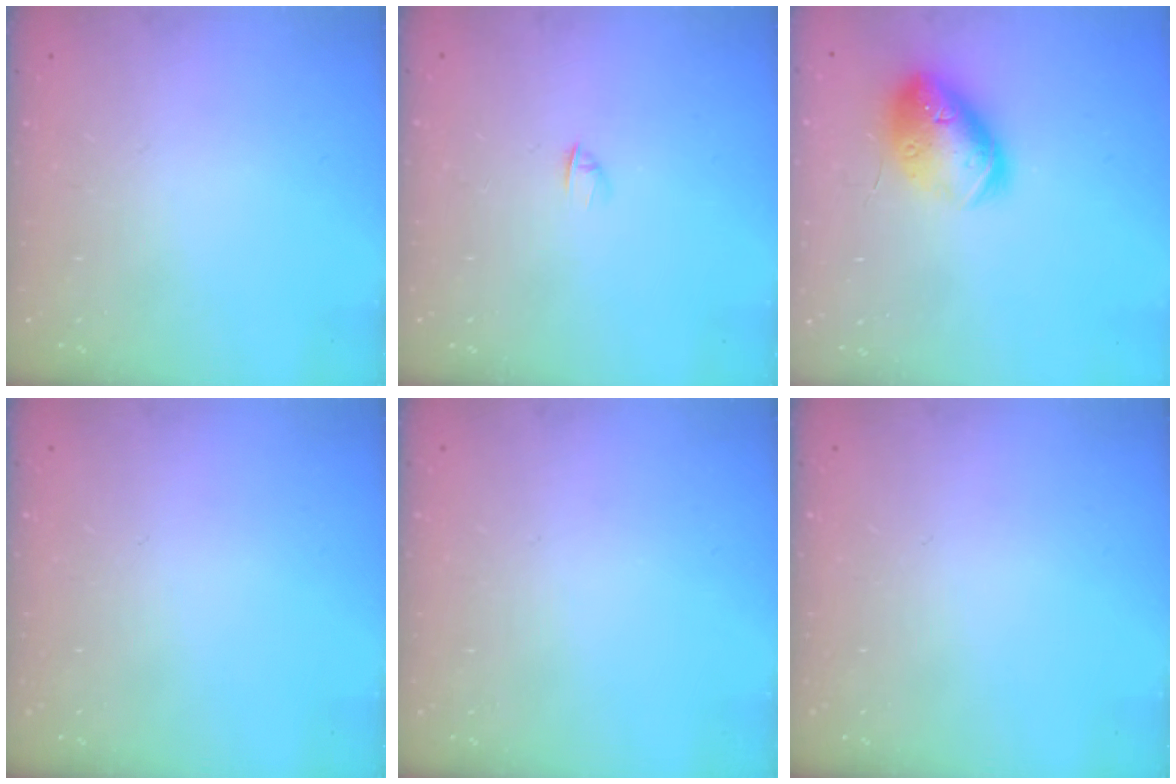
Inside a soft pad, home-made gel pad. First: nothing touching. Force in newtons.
{"total": 1.6, "press": 1.5, "slide": 0.4}
{"total": 17.1, "press": 16.9, "slide": 2.7}
{"total": 0.0}
{"total": 0.0}
{"total": 0.0}